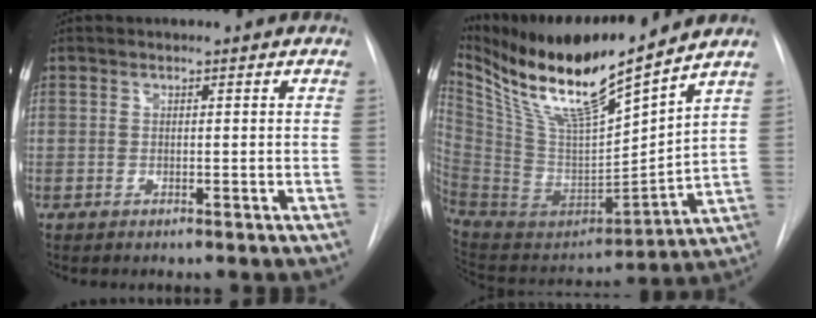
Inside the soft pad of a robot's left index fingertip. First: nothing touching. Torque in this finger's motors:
{"motor_torque": [1.01, -1.12, 0.35, 0.09]}